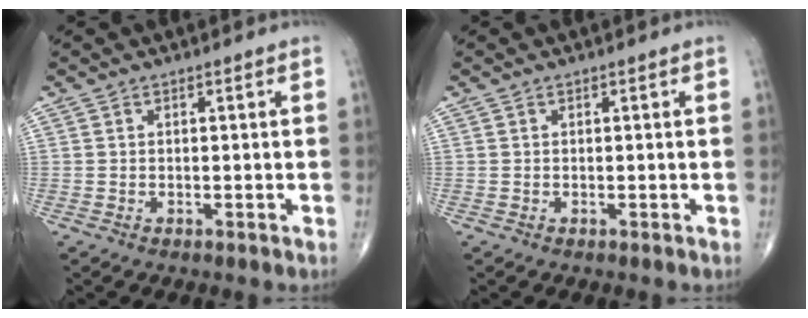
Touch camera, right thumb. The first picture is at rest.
{"total": 0.0}